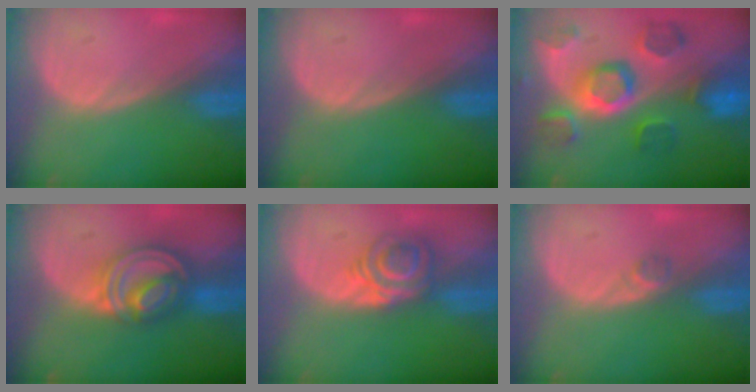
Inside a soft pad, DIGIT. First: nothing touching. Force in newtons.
{"total": 0.0}
{"total": 11.4, "press": 10.1, "slide": 5.3}
{"total": 8.2, "press": 6.9, "slide": 4.4}
{"total": 6.3, "press": 5.4, "slide": 3.2}
{"total": 1.3, "press": 1.1, "slide": 0.7}